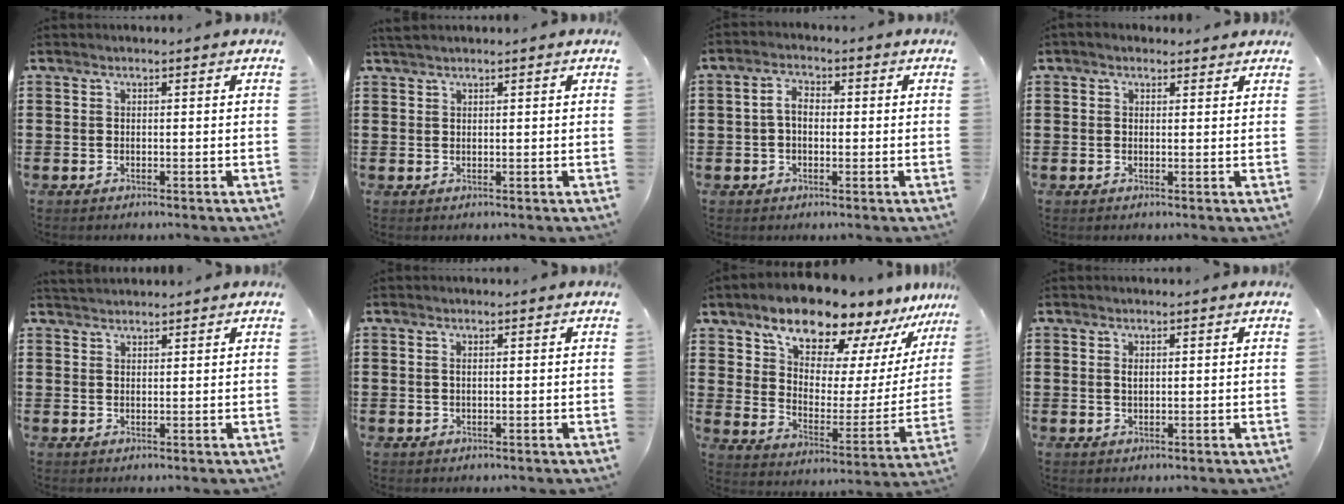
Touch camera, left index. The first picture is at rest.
{"total": 1.1, "force": [1.0, -0.1, 0.5], "torque": [-0.011, 0.000, 0.019]}
{"total": 3.8, "force": [-0.1, 2.4, 2.9], "torque": [-0.068, 0.008, -0.007]}
{"total": 1.3, "force": [1.0, 0.7, 0.3], "torque": [-0.009, 0.007, 0.019]}
{"total": 1.6, "force": [1.5, 0.3, 0.1], "torque": [-0.006, 0.002, 0.031]}
{"total": 0.8, "force": [0.2, 0.3, 0.7], "torque": [-0.015, 0.001, 0.004]}
{"total": 12.4, "force": [11.0, 4.0, 4.1], "torque": [-0.099, -0.081, 0.191]}
{"total": 0.9, "force": [0.3, 0.4, 0.7], "torque": [-0.016, 0.001, 0.006]}